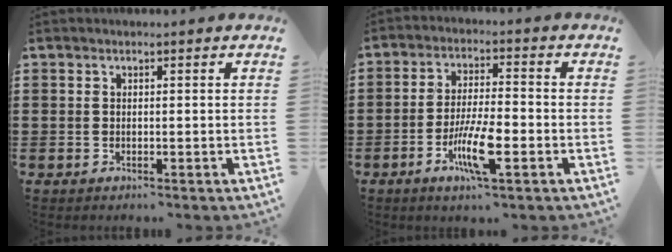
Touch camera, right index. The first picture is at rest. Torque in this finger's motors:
{"motor_torque": [1.27, -0.87, 0.46, 0.13]}